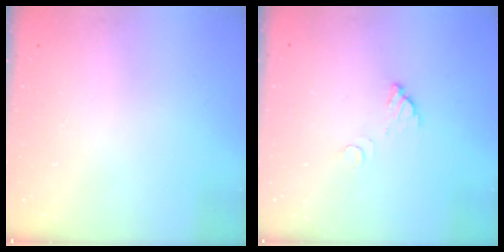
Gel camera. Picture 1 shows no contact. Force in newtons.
{"total": 3.5, "press": 3.5, "slide": 0.3}